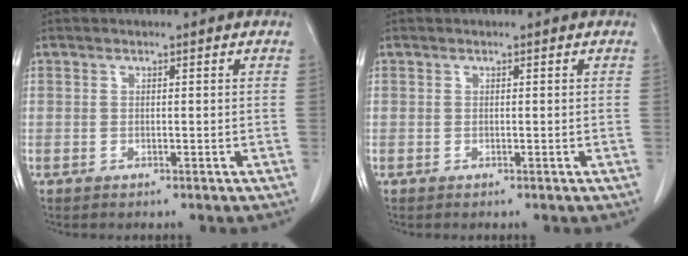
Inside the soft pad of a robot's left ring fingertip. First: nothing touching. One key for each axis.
{"total": 0.0}